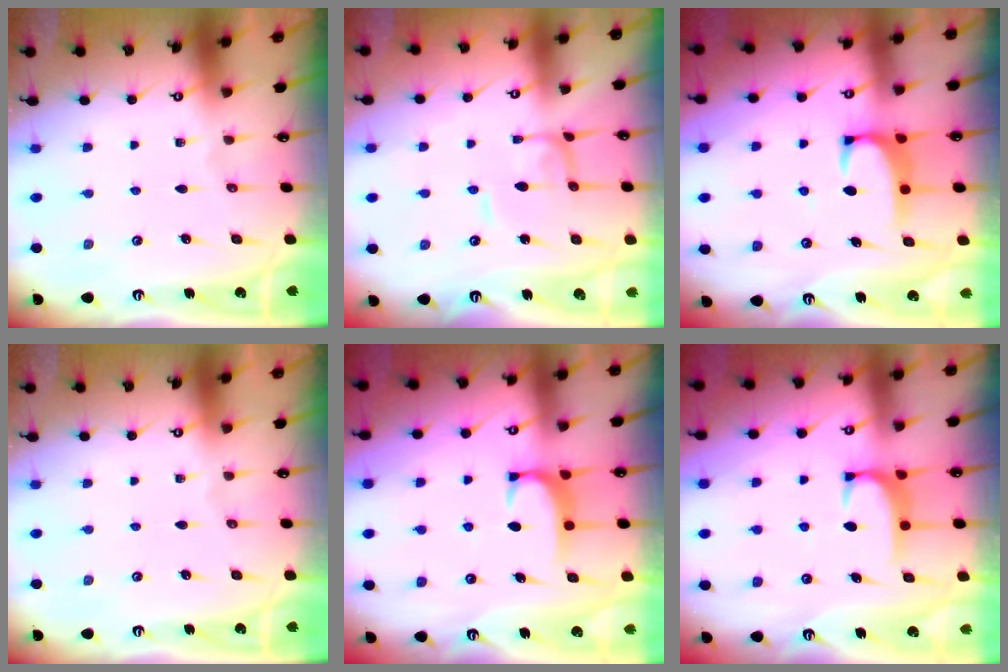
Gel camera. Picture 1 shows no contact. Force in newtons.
{"total": 0.9, "press": 0.9, "slide": 0.2}
{"total": 2.0, "press": 2.0, "slide": 0.3}
{"total": 0.0}
{"total": 1.8, "press": 1.7, "slide": 0.5}
{"total": 1.8, "press": 1.7, "slide": 0.5}